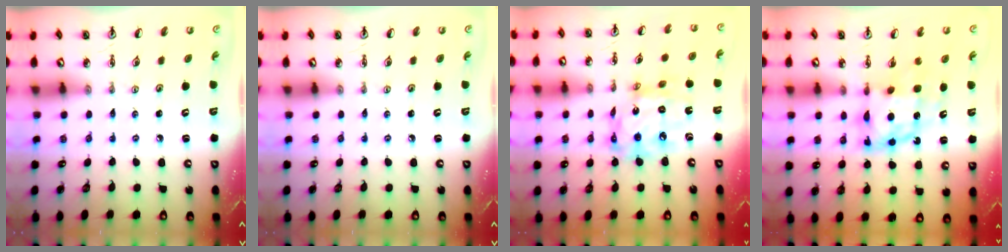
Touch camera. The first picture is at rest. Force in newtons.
{"total": 0.0}
{"total": 15.1, "press": 14.9, "slide": 1.8}
{"total": 9.8, "press": 9.8, "slide": 0.8}